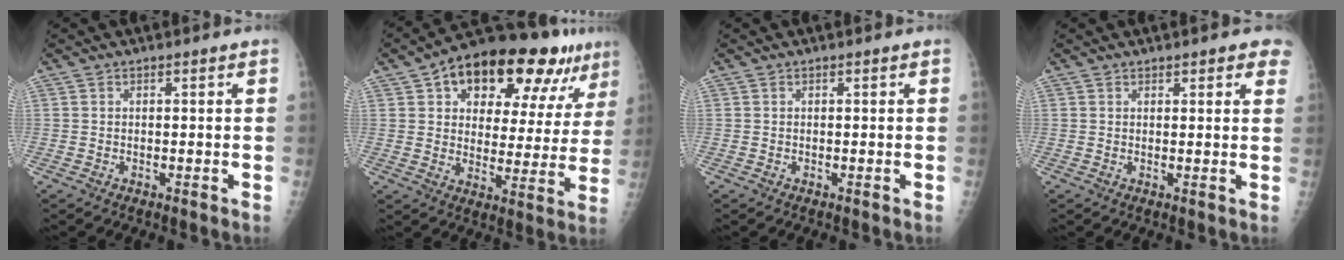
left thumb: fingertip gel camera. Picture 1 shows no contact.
{"total": 22.8, "force": [12.5, 11.1, 15.5], "torque": [-0.178, 0.000, 0.182]}
{"total": 0.0}
{"total": 4.6, "force": [3.3, 1.6, 2.7], "torque": [-0.004, -0.004, 0.033]}